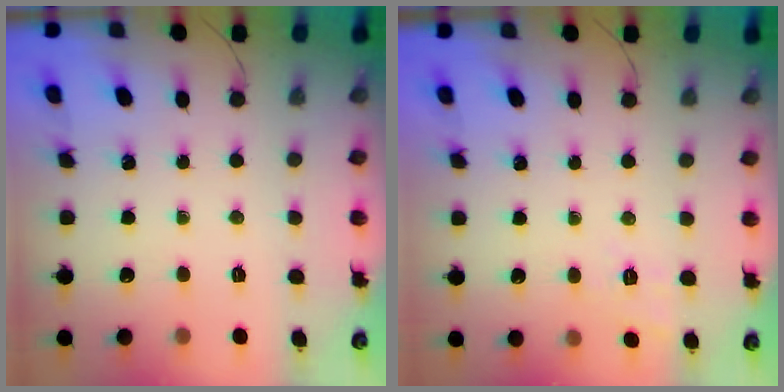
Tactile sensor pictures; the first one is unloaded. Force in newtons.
{"total": 2.4, "press": 1.2, "slide": 2.1}